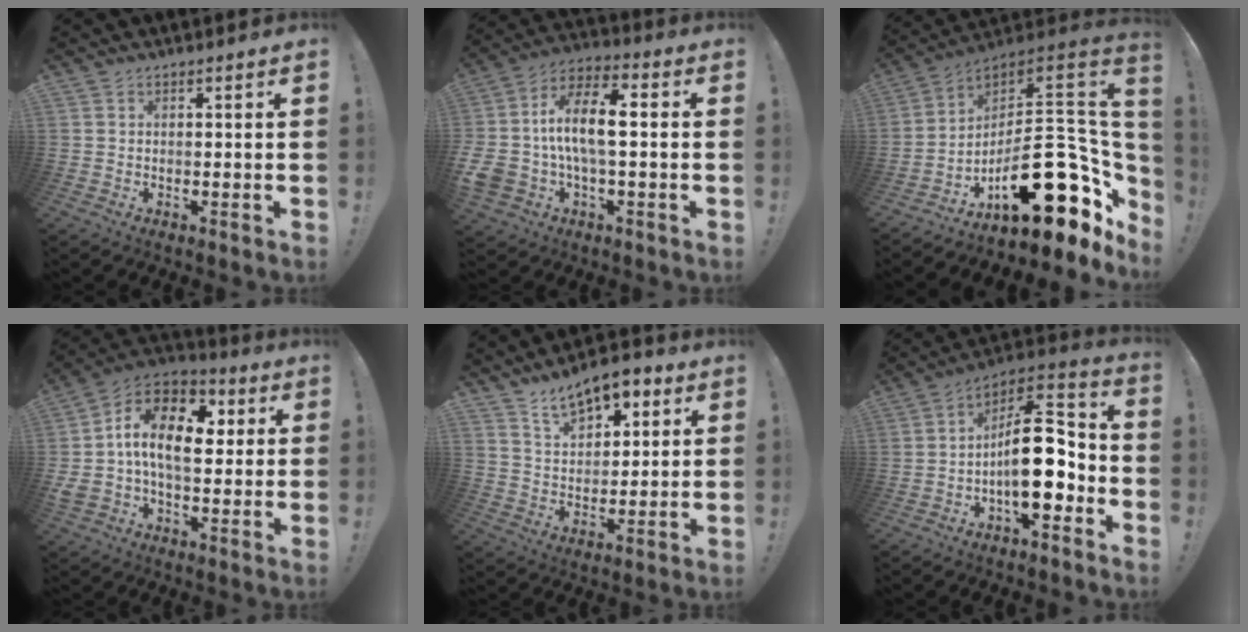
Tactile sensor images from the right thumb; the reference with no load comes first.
{"total": 15.1, "force": [-0.2, 8.5, 12.5], "torque": [-0.237, 0.016, 0.000]}
{"total": 27.1, "force": [-8.4, 12.5, 22.5], "torque": [-0.324, 0.035, -0.116]}
{"total": 17.6, "force": [1.9, 10.7, 13.9], "torque": [-0.240, 0.012, 0.034]}
{"total": 11.0, "force": [7.7, 5.8, 5.4], "torque": [-0.085, -0.039, 0.144]}
{"total": 18.6, "force": [-2.8, 8.4, 16.3], "torque": [-0.258, 0.016, -0.039]}